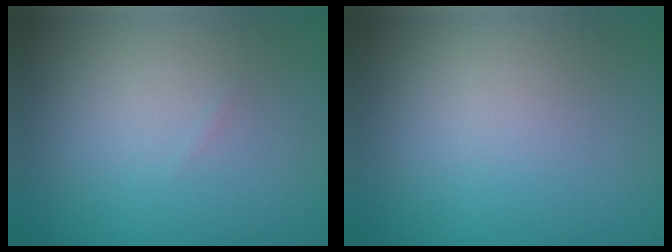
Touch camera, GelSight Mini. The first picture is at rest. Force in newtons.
{"total": 0.0}